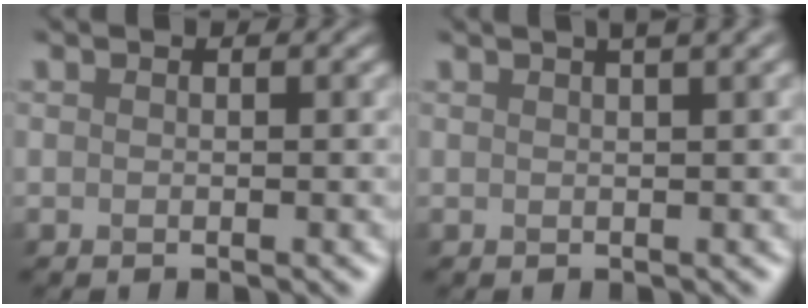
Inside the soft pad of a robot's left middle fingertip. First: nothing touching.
{"total": 3.8, "force": [2.4, 1.2, 2.8], "torque": [-0.022, 0.038, 0.019]}